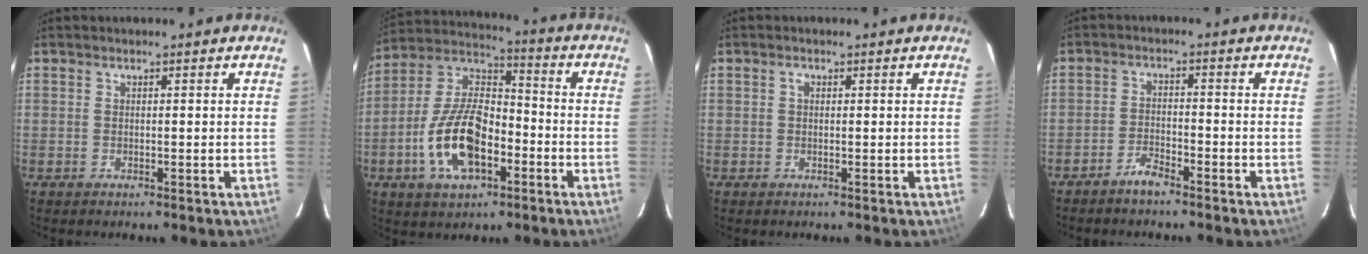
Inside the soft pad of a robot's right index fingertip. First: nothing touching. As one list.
[{"total": 16.4, "force": [-5.8, 8.6, 12.7], "torque": [-0.262, 0.013, -0.101]}, {"total": 0.8, "force": [0.2, 0.6, 0.5], "torque": [-0.009, 0.004, 0.002]}, {"total": 3.3, "force": [-2.9, 0.7, 1.4], "torque": [-0.045, 0.005, -0.058]}]